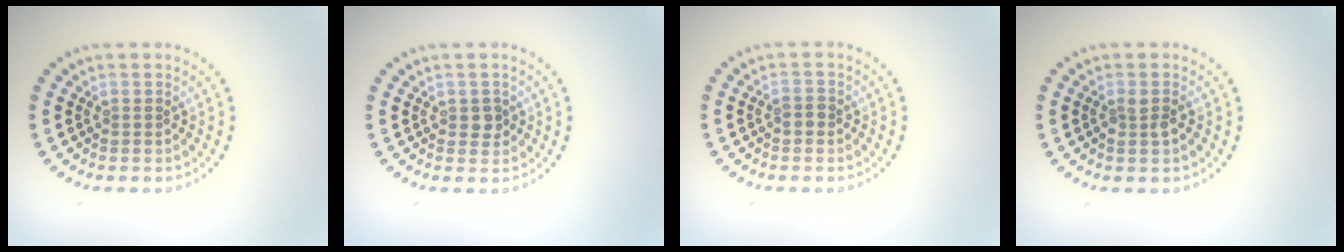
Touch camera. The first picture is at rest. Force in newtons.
{"total": 1.2, "press": 1.2, "slide": 0.3}
{"total": 1.2, "press": 1.1, "slide": 0.4}
{"total": 1.1, "press": 1.1, "slide": 0.3}